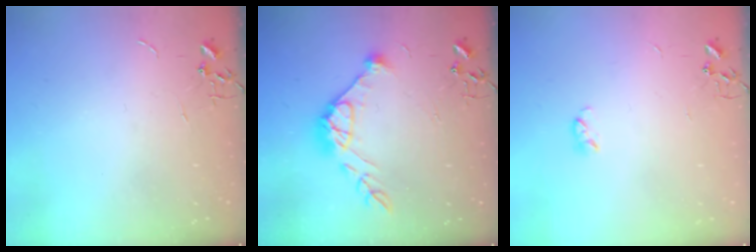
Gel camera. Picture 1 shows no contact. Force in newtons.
{"total": 13.9, "press": 13.9, "slide": 0.9}
{"total": 3.6, "press": 3.6, "slide": 0.5}